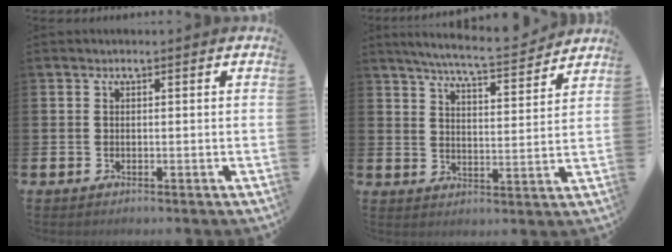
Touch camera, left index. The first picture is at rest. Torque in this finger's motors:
{"motor_torque": [0.97, -1.17, 0.20, 0.11]}